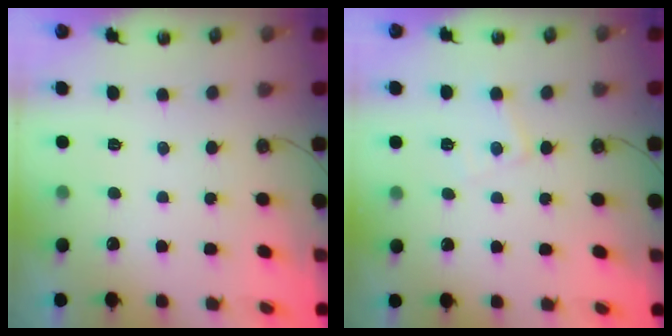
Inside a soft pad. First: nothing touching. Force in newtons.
{"total": 6.6, "press": 6.6, "slide": 0.4}